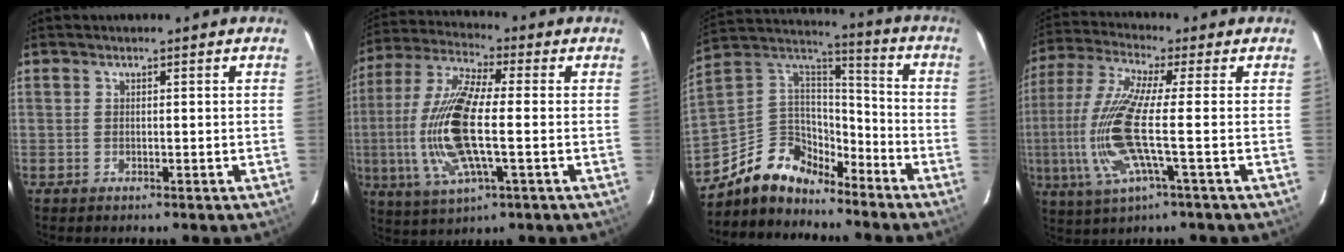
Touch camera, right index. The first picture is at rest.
{"total": 17.4, "force": [-1.8, 5.2, 16.5], "torque": [-0.348, -0.002, -0.038]}
{"total": 13.9, "force": [-10.9, 7.3, 4.7], "torque": [-0.118, 0.032, -0.204]}
{"total": 15.2, "force": [-2.8, 1.4, 14.9], "torque": [-0.310, -0.012, -0.054]}